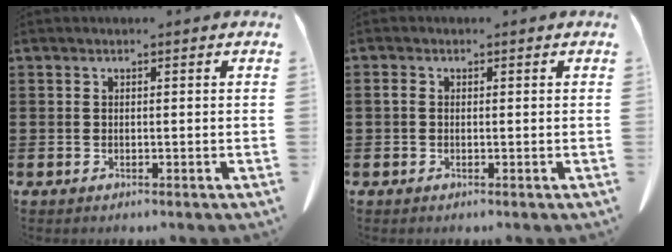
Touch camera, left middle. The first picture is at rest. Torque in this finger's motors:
{"motor_torque": [0.02, 0.12, 0.02, 0.01]}